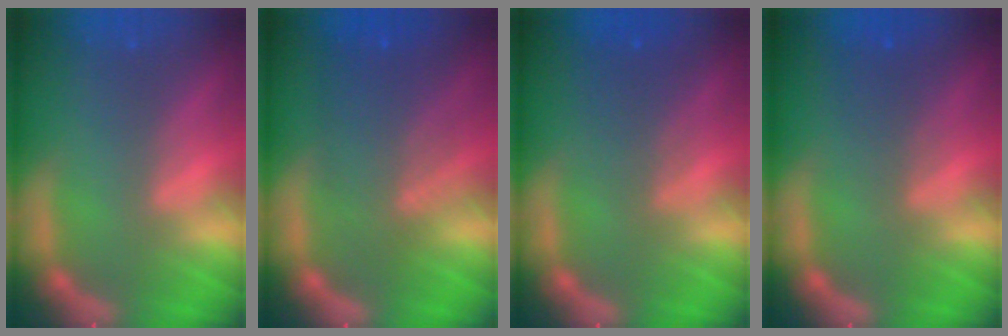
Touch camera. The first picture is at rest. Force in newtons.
{"total": 6.6}
{"total": 3.0}
{"total": 2.5}